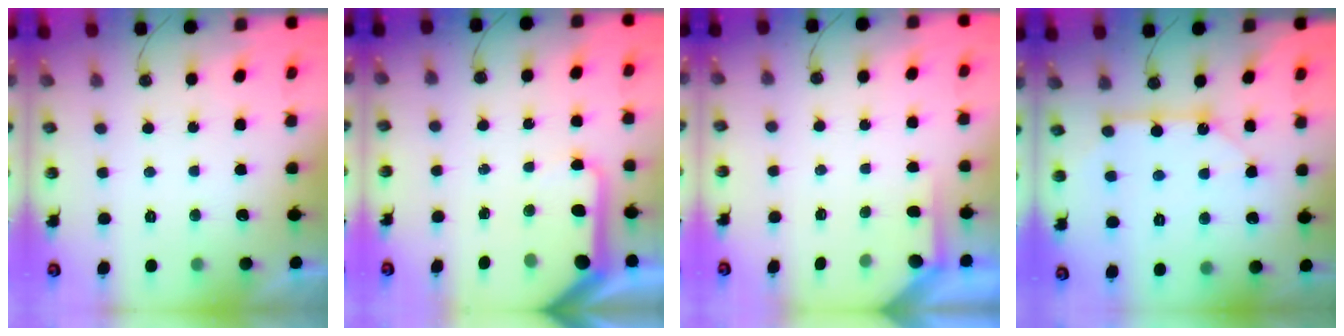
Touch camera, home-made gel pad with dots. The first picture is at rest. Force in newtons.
{"total": 9.2, "press": 9.1, "slide": 1.0}
{"total": 1.5, "press": 1.5, "slide": 0.3}
{"total": 10.1, "press": 10.0, "slide": 1.1}